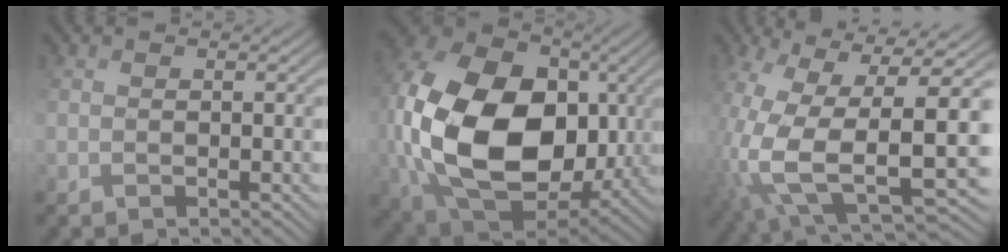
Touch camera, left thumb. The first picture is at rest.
{"total": 19.9, "force": [0.1, 13.8, 14.4], "torque": [-0.357, -0.026, 0.023]}
{"total": 16.5, "force": [-2.8, 7.3, 14.5], "torque": [-0.321, -0.049, -0.008]}